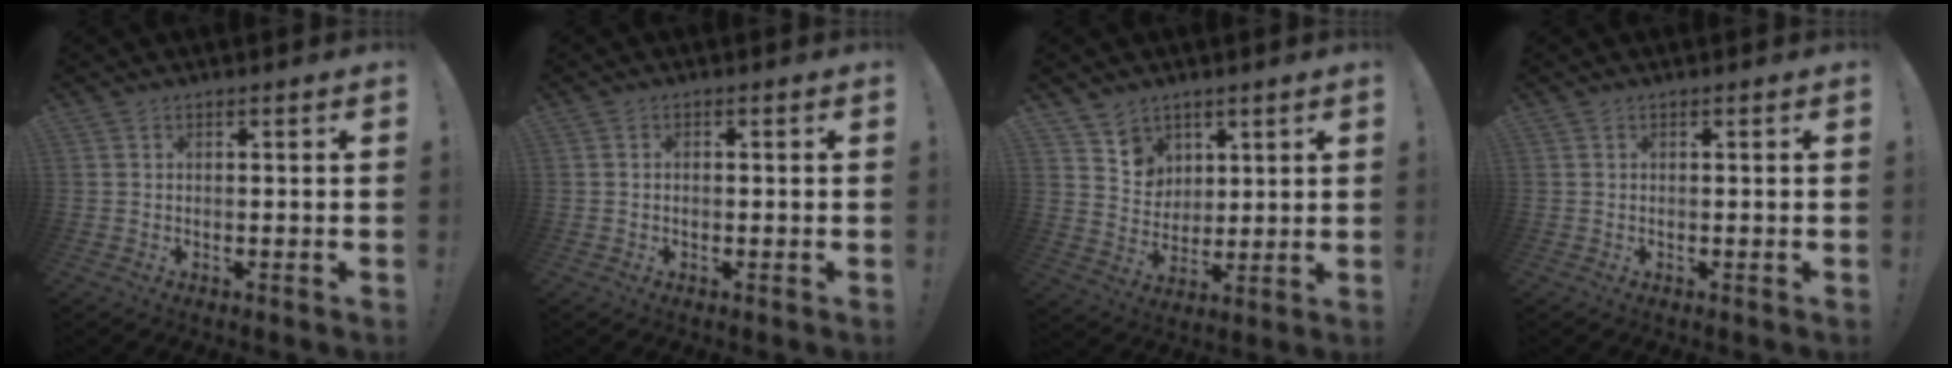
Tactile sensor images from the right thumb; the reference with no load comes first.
{"total": 0.8, "force": [-0.4, 0.4, 0.5], "torque": [-0.012, 0.001, -0.007]}
{"total": 7.5, "force": [5.0, 5.6, 0.2], "torque": [-0.006, -0.047, 0.098]}
{"total": 0.0}